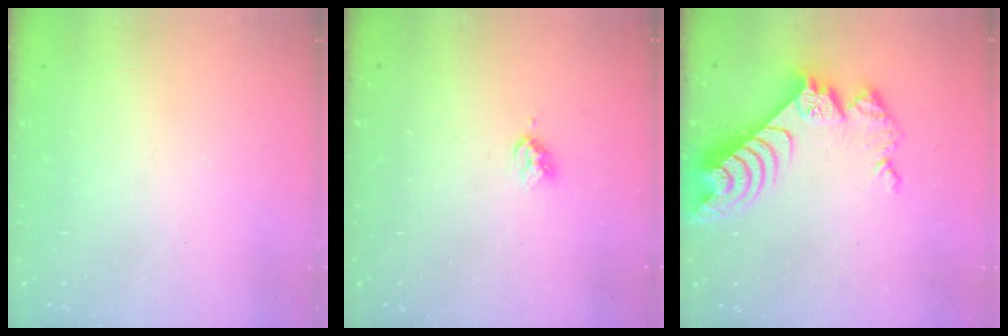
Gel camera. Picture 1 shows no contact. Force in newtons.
{"total": 3.6, "press": 3.5, "slide": 0.4}
{"total": 9.9, "press": 9.9, "slide": 0.8}